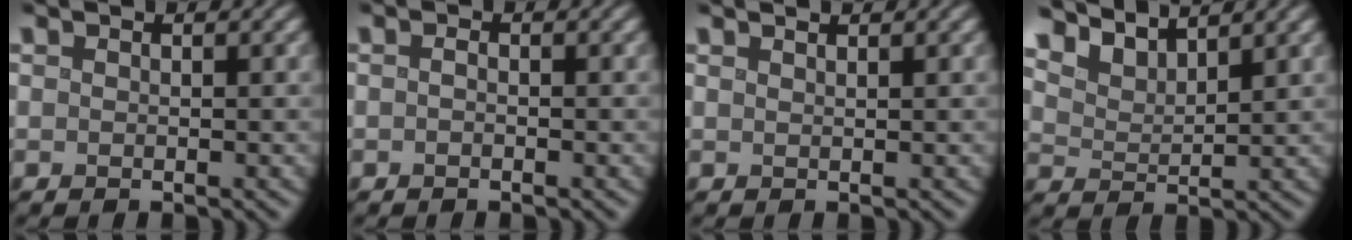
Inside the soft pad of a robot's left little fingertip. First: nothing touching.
{"total": 0.6, "force": [-0.2, 0.2, 0.5], "torque": [-0.012, 0.000, -0.005]}
{"total": 1.2, "force": [1.0, 0.3, 0.7], "torque": [-0.001, 0.001, 0.007]}
{"total": 4.8, "force": [4.4, 1.1, 1.5], "torque": [-0.039, 0.000, 0.082]}